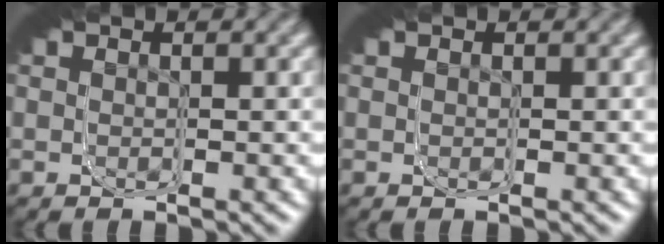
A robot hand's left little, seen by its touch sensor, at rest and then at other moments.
{"total": 0.0}